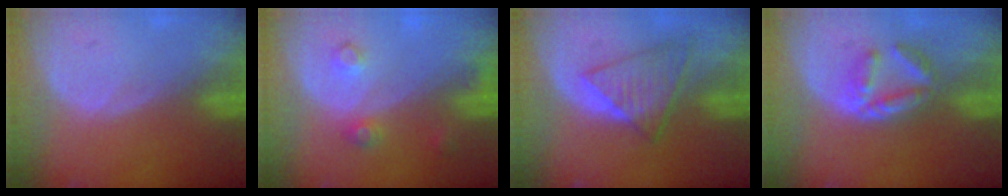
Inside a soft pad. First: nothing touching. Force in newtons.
{"total": 3.7, "press": 3.4, "slide": 1.5}
{"total": 6.0, "press": 5.9, "slide": 0.7}
{"total": 5.1, "press": 4.9, "slide": 1.3}